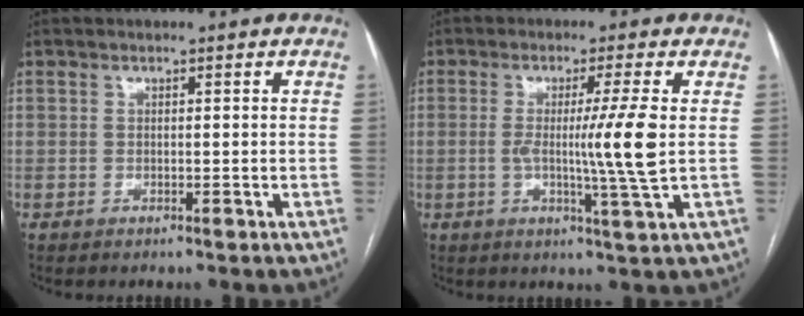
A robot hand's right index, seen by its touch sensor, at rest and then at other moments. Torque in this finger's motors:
{"motor_torque": [0.18, -0.12, 0.25, 0.11]}